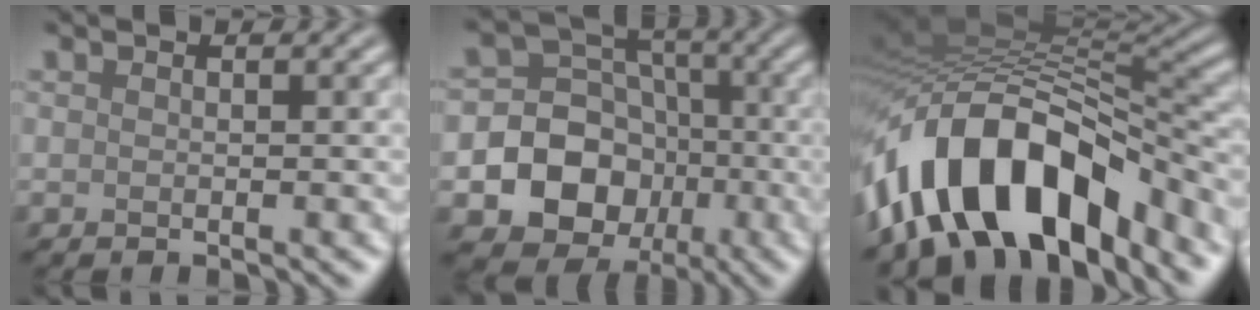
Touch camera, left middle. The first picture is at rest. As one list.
[{"total": 12.7, "force": [-4.0, 11.4, 4.1], "torque": [-0.074, -0.024, -0.084]}, {"total": 14.3, "force": [-7.5, 7.2, 9.9], "torque": [-0.162, 0.012, -0.141]}]